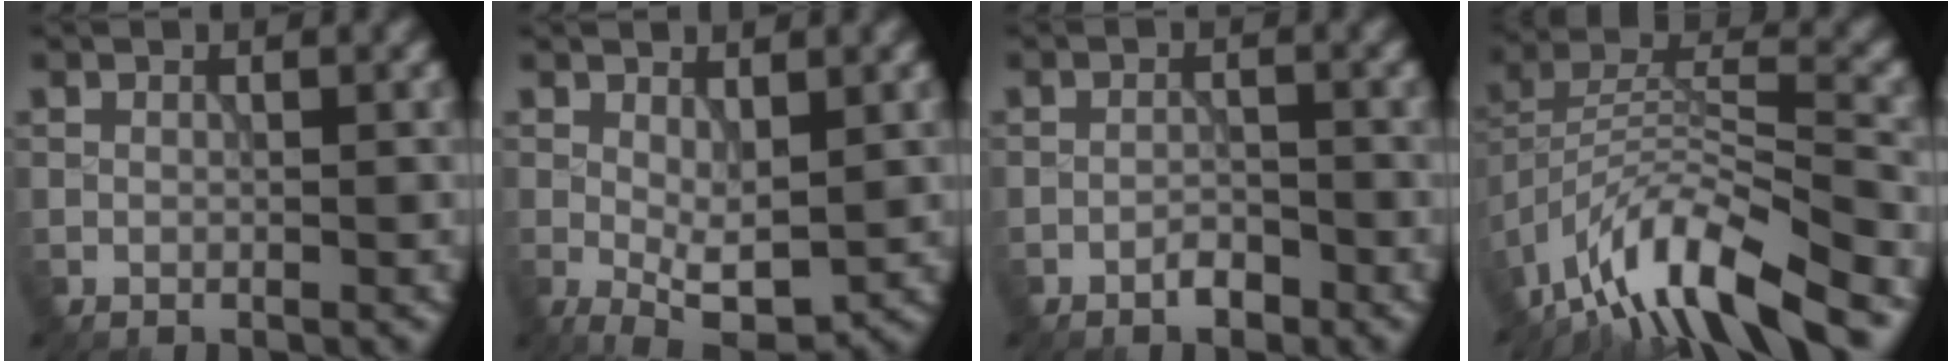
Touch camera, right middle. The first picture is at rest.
{"total": 4.2, "force": [-0.1, 1.7, 3.8], "torque": [-0.069, -0.008, 0.002]}
{"total": 1.6, "force": [-1.2, 0.6, 0.9], "torque": [-0.013, 0.004, -0.023]}
{"total": 12.1, "force": [-9.2, 2.7, 7.4], "torque": [-0.126, 0.013, -0.173]}